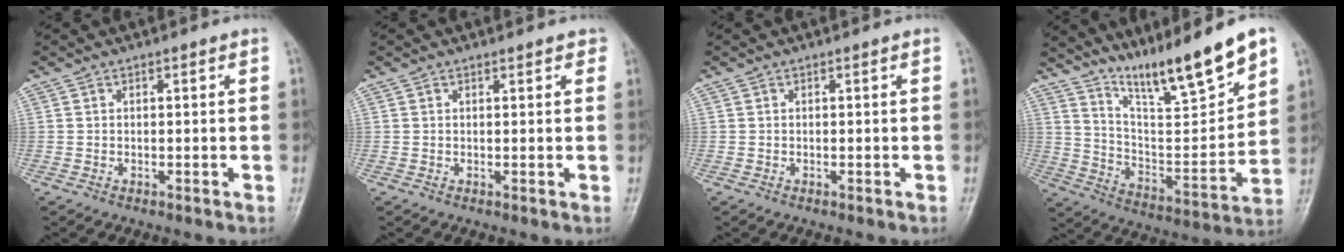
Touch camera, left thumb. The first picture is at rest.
{"total": 1.4, "force": [1.0, 0.6, 0.6], "torque": [0.001, -0.001, 0.008]}
{"total": 0.0}
{"total": 17.1, "force": [12.9, 2.0, 11.1], "torque": [-0.156, -0.078, 0.231]}